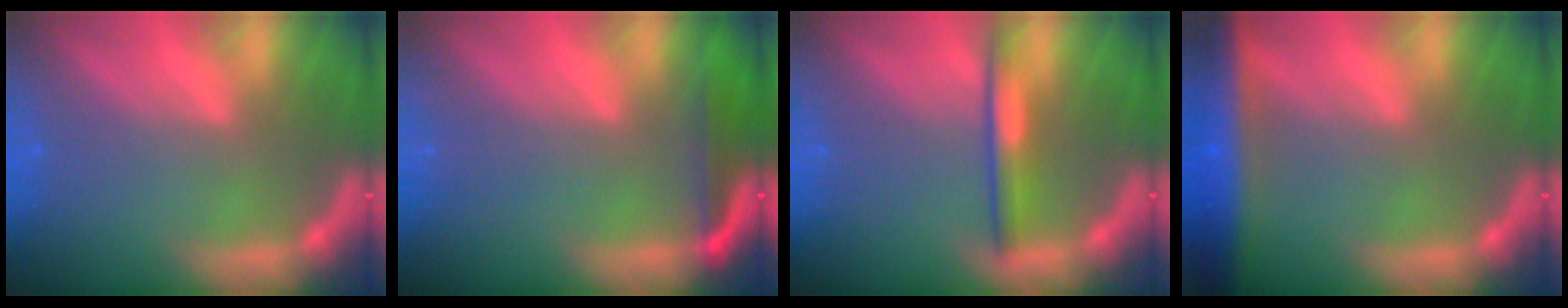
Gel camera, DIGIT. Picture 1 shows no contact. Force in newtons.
{"total": 3.5}
{"total": 3.0}
{"total": 10.0}